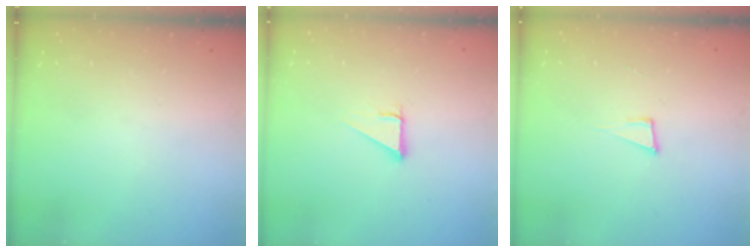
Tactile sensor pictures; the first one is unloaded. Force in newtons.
{"total": 2.7, "press": 2.7, "slide": 0.0}
{"total": 5.7, "press": 4.5, "slide": 3.4}